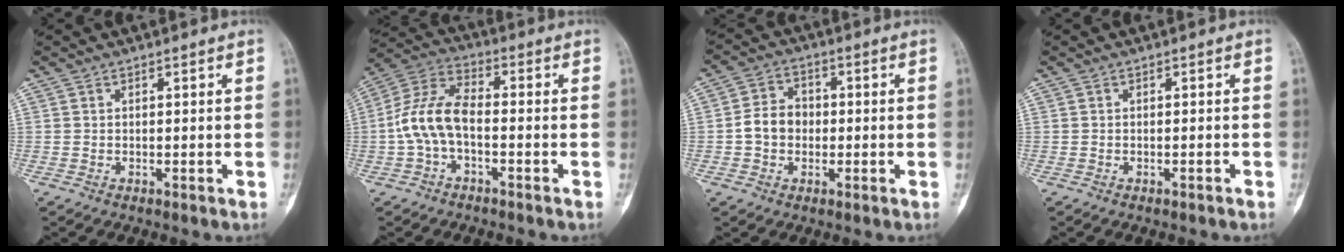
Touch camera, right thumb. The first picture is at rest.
{"total": 9.7, "force": [-1.8, 5.1, 8.1], "torque": [-0.166, 0.036, -0.046]}
{"total": 6.3, "force": [-0.7, 5.2, 3.5], "torque": [-0.044, 0.021, -0.021]}
{"total": 0.7, "force": [-0.5, 0.0, 0.5], "torque": [-0.017, 0.005, -0.003]}